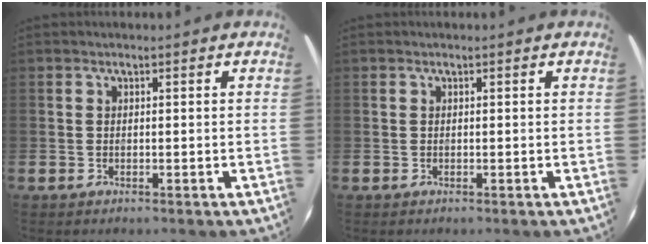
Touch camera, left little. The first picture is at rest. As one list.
[{"total": 0.0}]